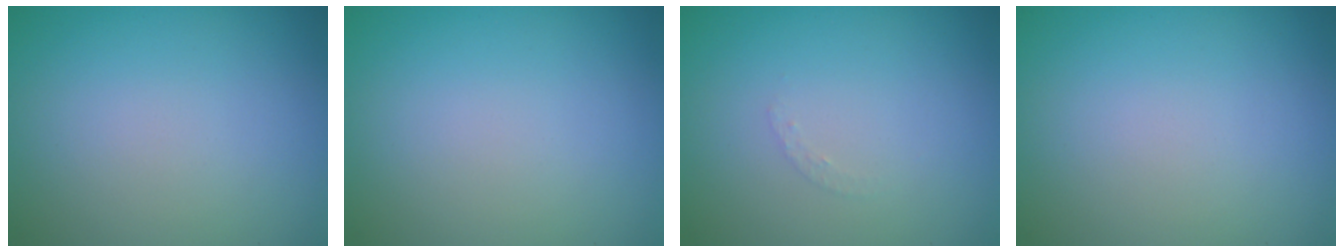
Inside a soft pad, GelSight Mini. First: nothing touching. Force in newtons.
{"total": 0.0}
{"total": 0.7, "press": 0.7, "slide": 0.1}
{"total": 0.0}